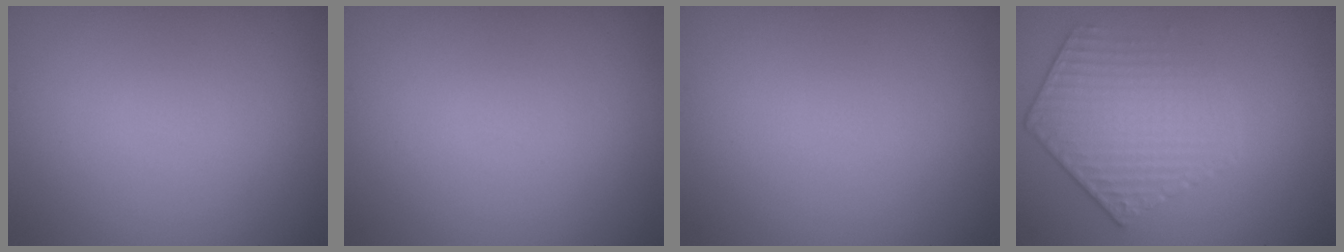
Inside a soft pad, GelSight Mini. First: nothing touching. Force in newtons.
{"total": 0.0}
{"total": 0.0}
{"total": 4.3, "press": 3.2, "slide": 2.9}